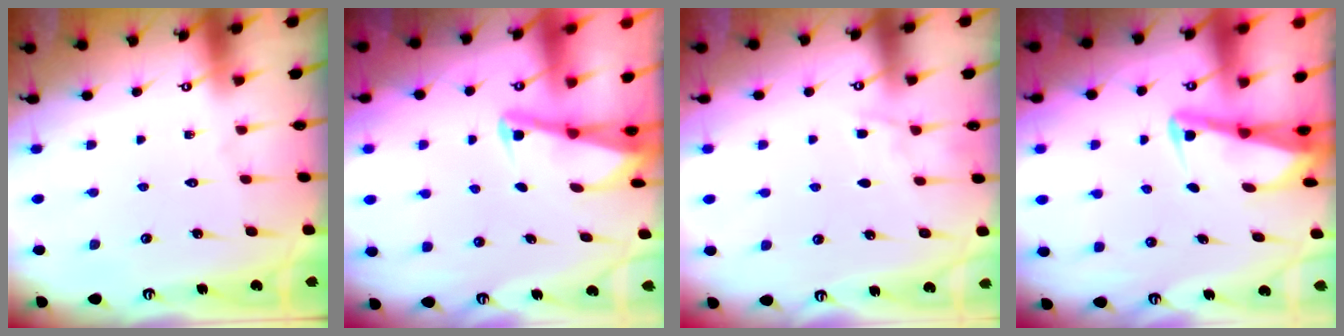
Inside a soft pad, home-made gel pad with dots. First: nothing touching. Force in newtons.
{"total": 2.0, "press": 2.0, "slide": 0.4}
{"total": 4.9, "press": 4.9, "slide": 0.5}
{"total": 3.0, "press": 3.0, "slide": 0.3}